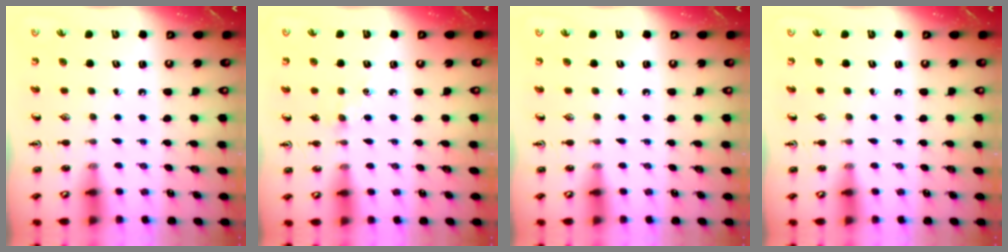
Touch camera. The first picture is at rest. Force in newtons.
{"total": 2.0, "press": 2.0, "slide": 0.3}
{"total": 0.0}
{"total": 0.0}